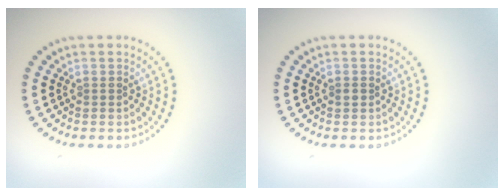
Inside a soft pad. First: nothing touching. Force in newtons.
{"total": 0.7, "press": 0.7, "slide": 0.0}